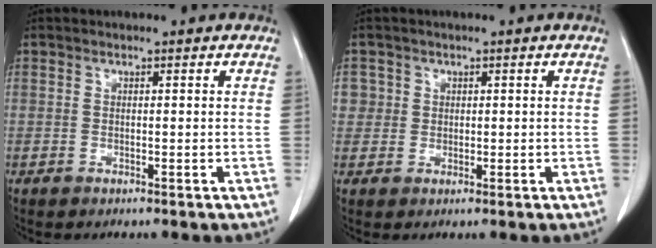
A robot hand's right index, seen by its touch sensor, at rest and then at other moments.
{"total": 2.5, "force": [0.6, 2.4, -0.1], "torque": [0.020, 0.001, 0.007]}